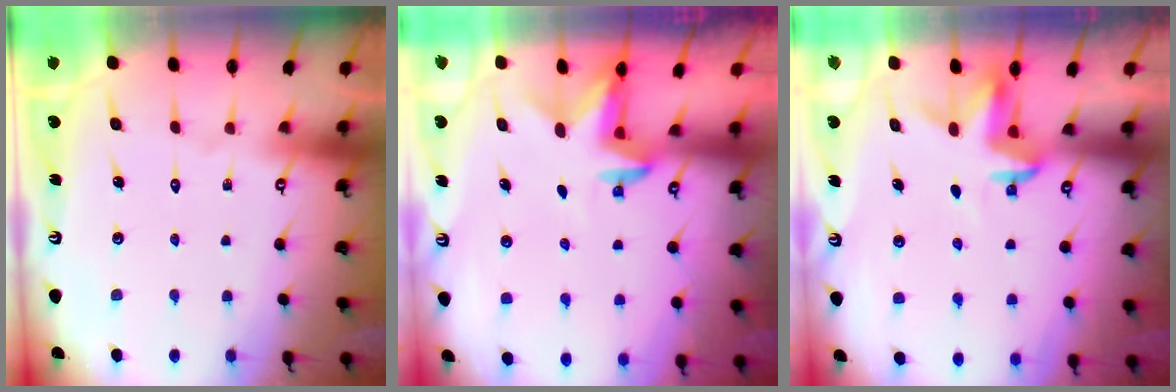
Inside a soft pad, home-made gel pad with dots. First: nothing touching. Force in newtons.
{"total": 2.6, "press": 2.6, "slide": 0.4}
{"total": 3.8, "press": 3.8, "slide": 0.3}